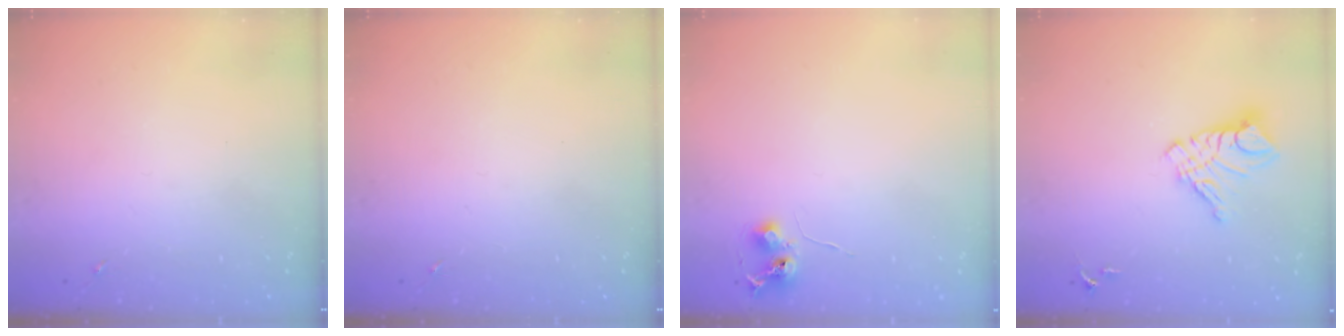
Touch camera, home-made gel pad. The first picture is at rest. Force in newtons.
{"total": 0.0}
{"total": 6.4, "press": 6.3, "slide": 0.7}
{"total": 12.1, "press": 12.0, "slide": 1.1}